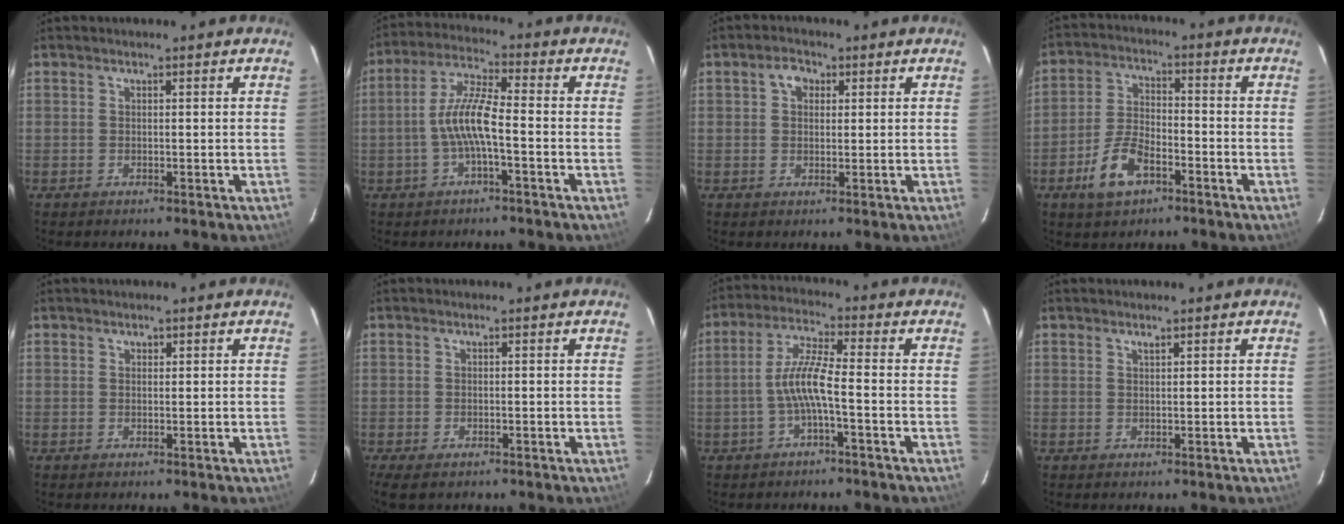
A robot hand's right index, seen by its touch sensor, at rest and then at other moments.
{"total": 7.8, "force": [-2.0, 1.2, 7.4], "torque": [-0.161, 0.012, -0.039]}
{"total": 3.0, "force": [1.0, 2.4, 1.5], "torque": [-0.023, 0.013, 0.016]}
{"total": 8.9, "force": [-5.0, 4.2, 6.1], "torque": [-0.136, 0.003, -0.091]}
{"total": 0.6, "force": [0.3, 0.4, 0.1], "torque": [-0.002, 0.002, 0.005]}
{"total": 3.9, "force": [-2.6, 1.7, 2.5], "torque": [-0.055, -0.017, -0.045]}
{"total": 6.4, "force": [-2.0, 0.4, 6.0], "torque": [-0.134, 0.011, -0.038]}
{"total": 0.5, "force": [0.4, 0.1, 0.3], "torque": [-0.003, 0.001, 0.008]}